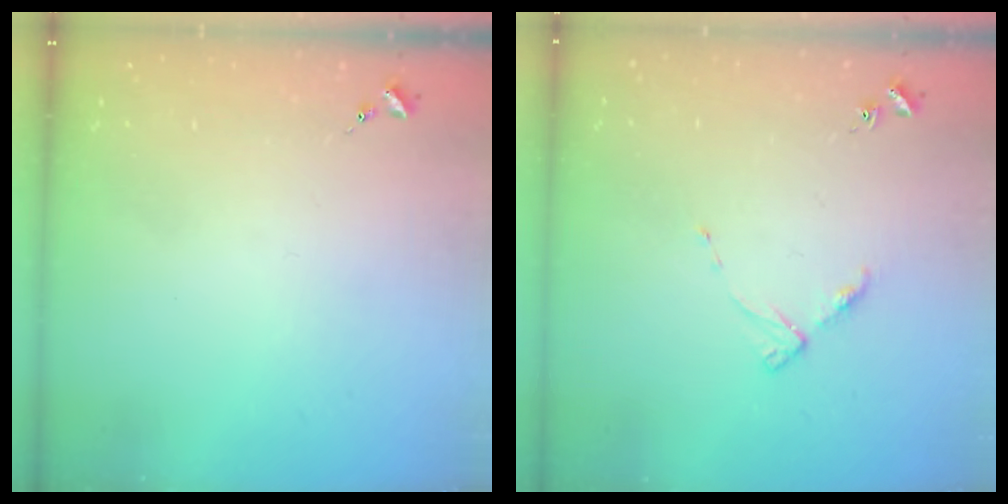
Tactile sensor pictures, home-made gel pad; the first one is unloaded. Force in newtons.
{"total": 4.5, "press": 4.4, "slide": 0.6}